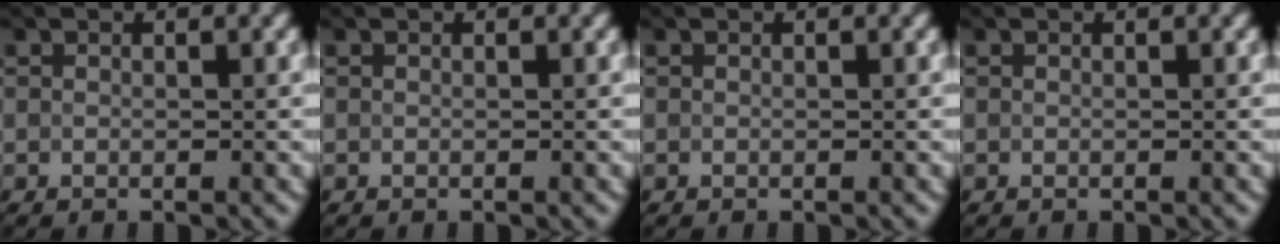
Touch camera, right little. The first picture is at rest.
{"total": 0.0}
{"total": 0.0}
{"total": 0.0}